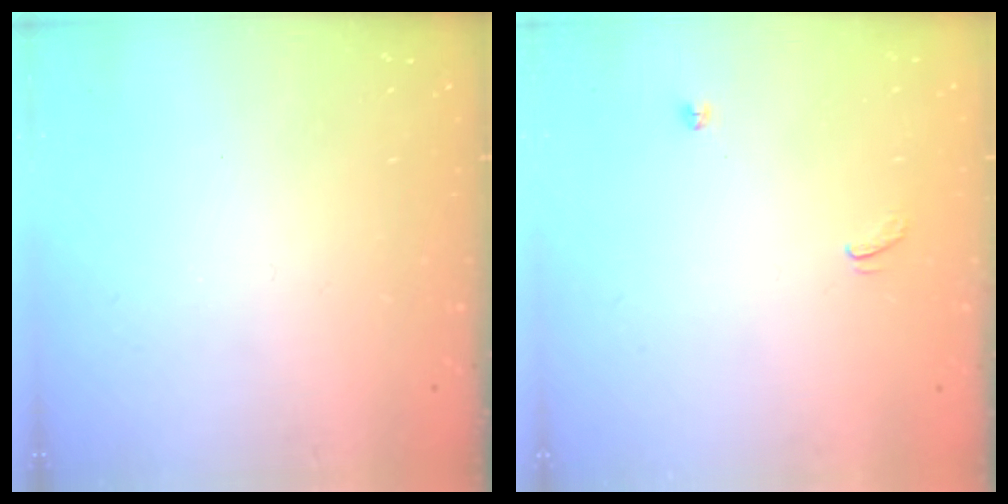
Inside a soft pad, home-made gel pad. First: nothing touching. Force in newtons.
{"total": 0.5, "press": 0.4, "slide": 0.3}